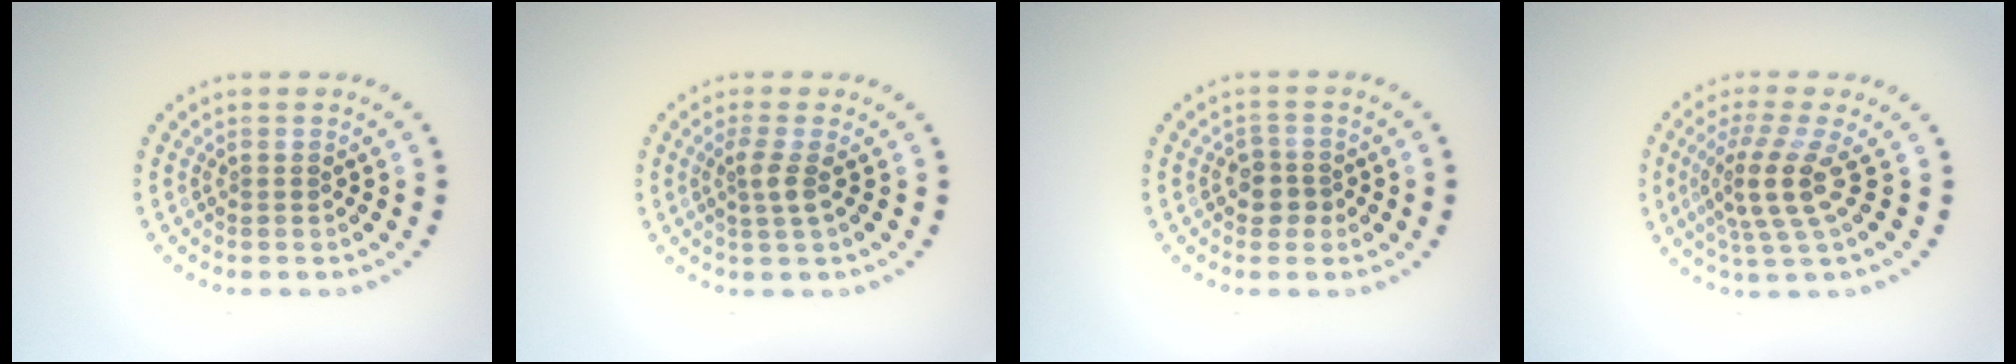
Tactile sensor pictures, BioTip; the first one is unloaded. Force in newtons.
{"total": 1.9, "press": 1.4, "slide": 1.3}
{"total": 1.9, "press": 1.7, "slide": 0.9}
{"total": 4.1, "press": 2.9, "slide": 3.0}